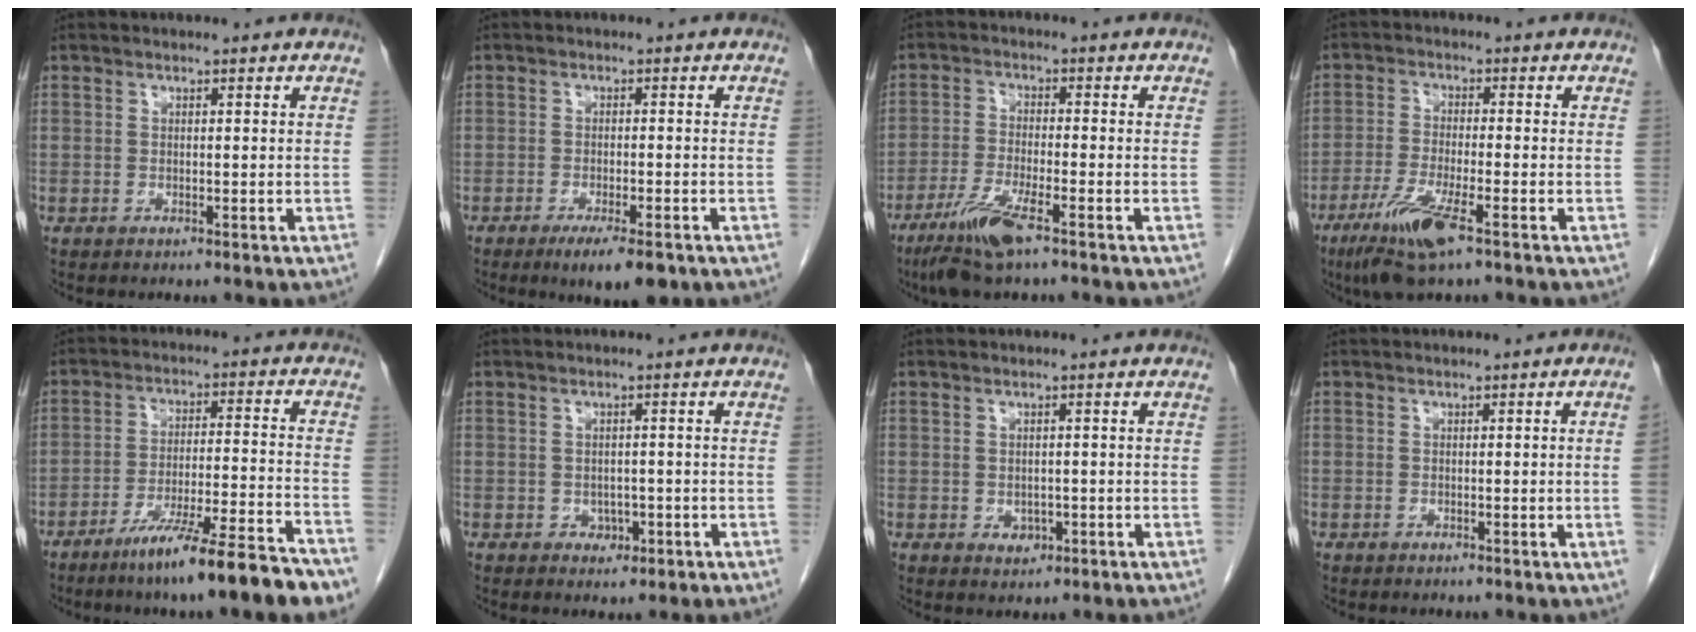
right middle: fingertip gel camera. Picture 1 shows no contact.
{"total": 6.1, "force": [-3.9, 1.2, 4.6], "torque": [-0.067, -0.012, -0.054]}
{"total": 7.6, "force": [-4.9, 0.7, 5.7], "torque": [-0.120, -0.018, -0.091]}
{"total": 8.2, "force": [-4.8, 0.7, 6.6], "torque": [-0.138, -0.021, -0.087]}
{"total": 14.6, "force": [-10.6, -0.1, 10.1], "torque": [-0.148, -0.016, -0.170]}
{"total": 2.0, "force": [-0.8, 1.6, 1.0], "torque": [-0.013, 0.003, -0.003]}
{"total": 1.7, "force": [-0.5, 1.4, 0.9], "torque": [-0.015, 0.001, 0.000]}
{"total": 1.5, "force": [-0.3, -0.7, 1.3], "torque": [-0.016, -0.001, -0.005]}